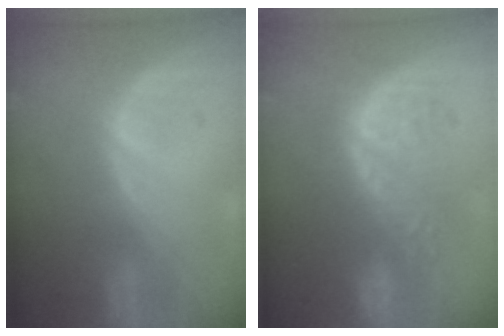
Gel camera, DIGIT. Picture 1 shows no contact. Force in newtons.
{"total": 8.9, "press": 8.7, "slide": 1.9}